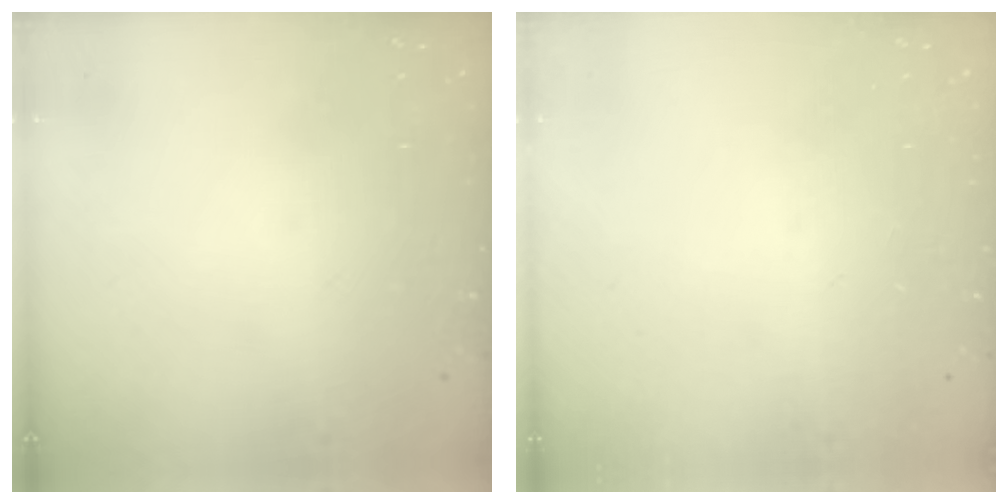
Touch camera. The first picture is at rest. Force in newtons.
{"total": 0.0}